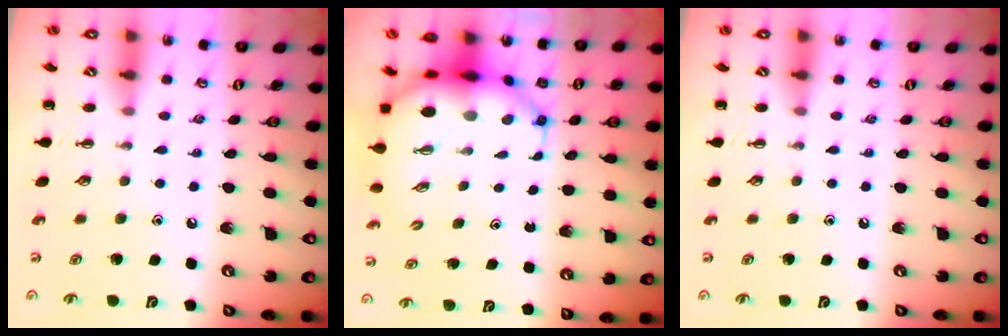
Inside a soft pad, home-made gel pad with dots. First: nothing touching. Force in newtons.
{"total": 11.4, "press": 11.0, "slide": 3.1}
{"total": 0.0}